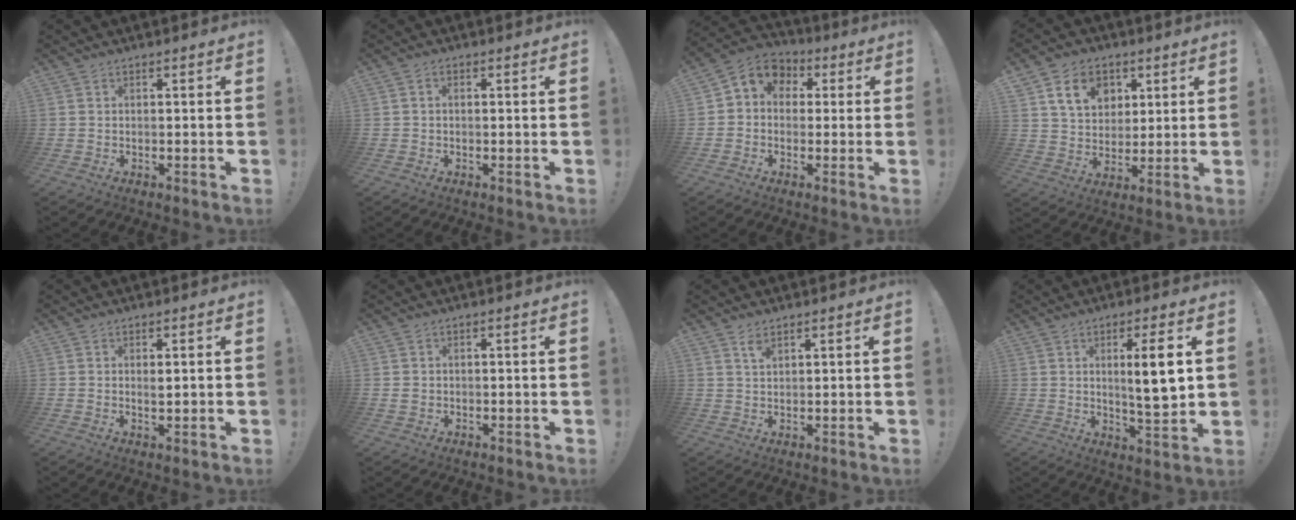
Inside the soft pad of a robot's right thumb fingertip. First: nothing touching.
{"total": 1.1, "force": [-0.3, 0.7, 0.8], "torque": [-0.016, 0.005, -0.006]}
{"total": 7.3, "force": [1.3, 6.4, 3.3], "torque": [-0.050, 0.001, 0.031]}
{"total": 12.9, "force": [5.8, 9.9, 5.9], "torque": [-0.080, -0.018, 0.111]}
{"total": 1.2, "force": [0.5, 0.4, 1.0], "torque": [-0.005, -0.006, 0.005]}
{"total": 1.2, "force": [0.3, 1.1, 0.5], "torque": [-0.001, 0.001, 0.004]}
{"total": 3.0, "force": [2.0, 1.3, 1.8], "torque": [-0.026, -0.012, 0.034]}
{"total": 9.8, "force": [2.2, 1.4, 9.5], "torque": [-0.145, -0.009, 0.028]}